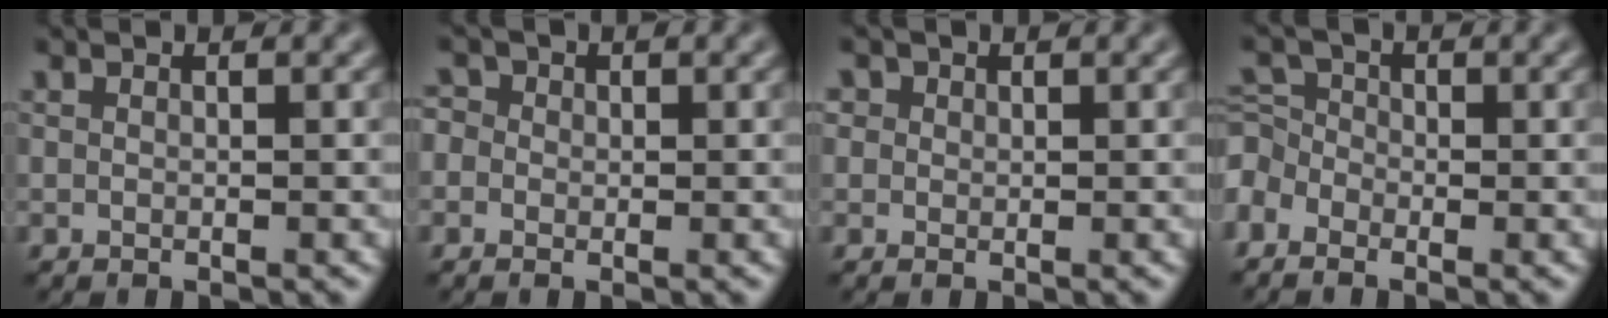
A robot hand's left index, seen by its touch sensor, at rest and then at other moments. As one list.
[{"total": 1.6, "force": [0.1, 1.5, 0.5], "torque": [-0.007, 0.013, -0.014]}, {"total": 0.9, "force": [0.3, 0.9, 0.1], "torque": [-0.002, -0.001, 0.005]}, {"total": 3.7, "force": [-1.9, 2.7, 1.6], "torque": [-0.032, 0.017, -0.042]}]